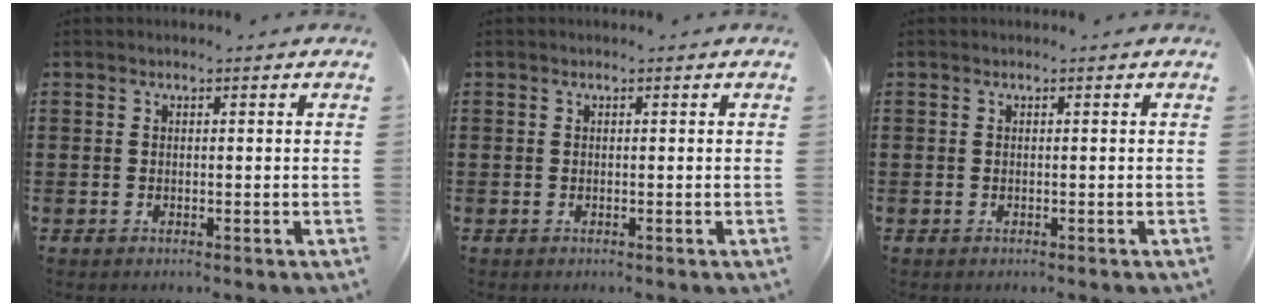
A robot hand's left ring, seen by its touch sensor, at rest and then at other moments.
{"total": 0.0}
{"total": 0.0}